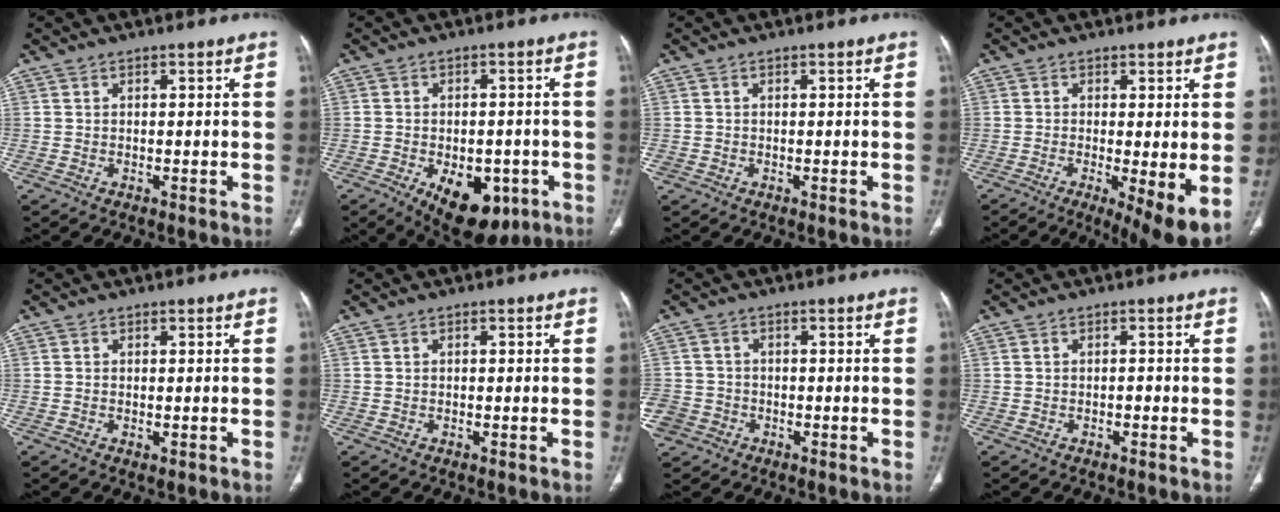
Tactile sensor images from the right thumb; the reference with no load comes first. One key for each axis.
{"total": 13.0, "fx": -5.6, "fy": 7.4, "fz": 9.1, "tx": -0.108, "ty": 0.009, "tz": -0.066}
{"total": 0.7, "fx": -0.2, "fy": 0.7, "fz": 0.1, "tx": -0.002, "ty": 0.003, "tz": -0.004}
{"total": 9.1, "fx": -2.2, "fy": 2.3, "fz": 8.6, "tx": -0.131, "ty": -0.026, "tz": -0.033}
{"total": 0.7, "fx": -0.2, "fy": 0.4, "fz": 0.5, "tx": -0.011, "ty": -0.003, "tz": 0.000}
{"total": 0.0}
{"total": 7.2, "fx": -2.9, "fy": 6.3, "fz": 1.9, "tx": -0.056, "ty": 0.021, "tz": -0.049}
{"total": 0.7, "fx": -0.3, "fy": 0.4, "fz": 0.5, "tx": -0.005, "ty": 0.002, "tz": -0.008}